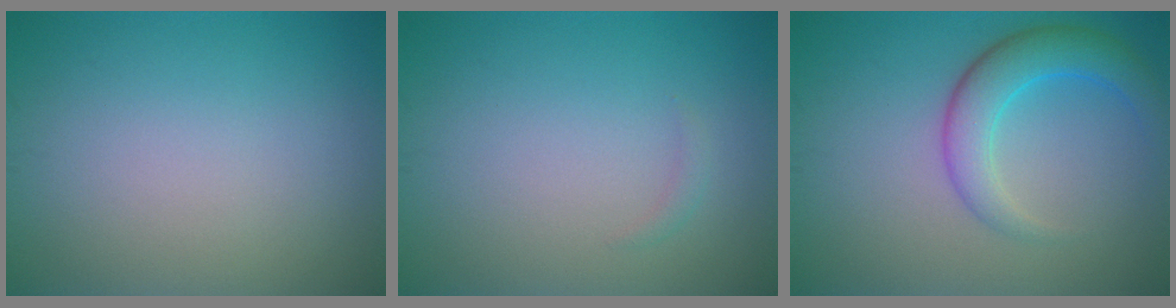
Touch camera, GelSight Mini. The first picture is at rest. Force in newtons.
{"total": 0.6, "press": 0.6, "slide": 0.0}
{"total": 4.5, "press": 4.5, "slide": 0.3}